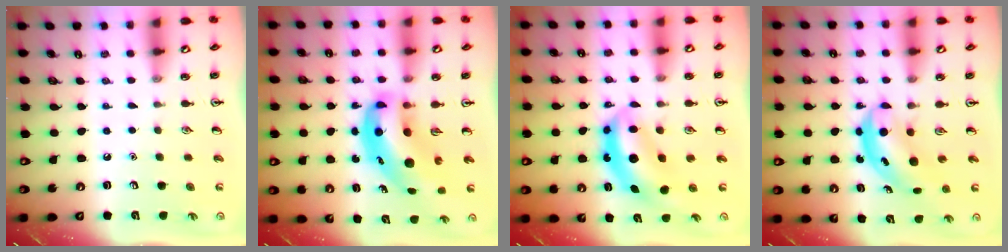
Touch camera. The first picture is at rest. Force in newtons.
{"total": 11.3, "press": 10.8, "slide": 3.3}
{"total": 6.7, "press": 6.4, "slide": 1.9}
{"total": 5.1, "press": 5.1, "slide": 0.6}